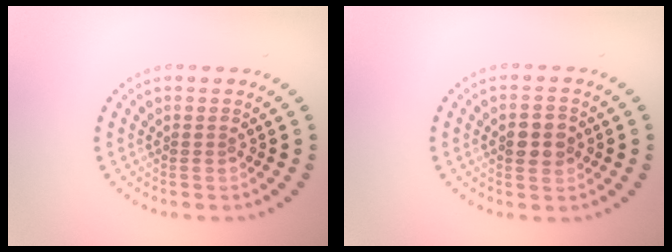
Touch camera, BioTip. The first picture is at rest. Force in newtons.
{"total": 2.8, "press": 2.8, "slide": 0.1}